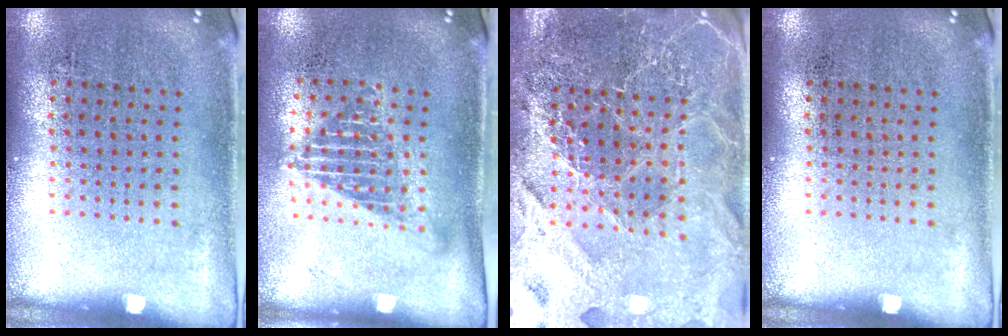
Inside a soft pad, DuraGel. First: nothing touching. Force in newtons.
{"total": 1.4, "press": 1.1, "slide": 0.8}
{"total": 4.7, "press": 4.3, "slide": 1.9}
{"total": 0.0}